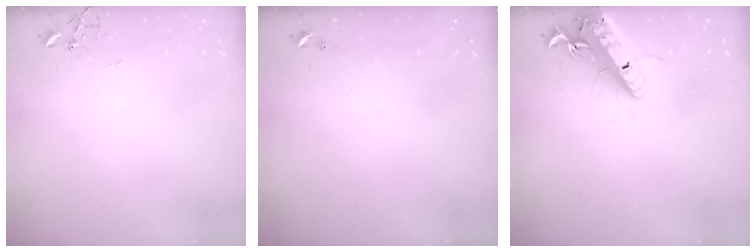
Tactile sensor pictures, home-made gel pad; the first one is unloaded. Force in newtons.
{"total": 0.0}
{"total": 17.3, "press": 17.0, "slide": 3.4}